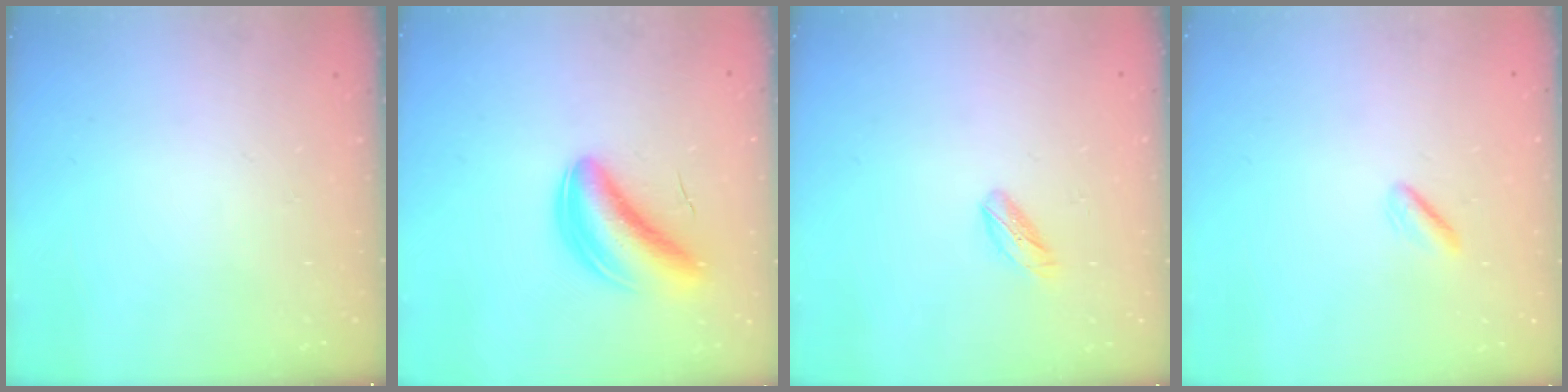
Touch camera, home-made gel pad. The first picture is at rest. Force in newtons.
{"total": 7.7, "press": 7.3, "slide": 2.5}
{"total": 6.0, "press": 5.9, "slide": 1.1}
{"total": 0.8, "press": 0.4, "slide": 0.6}